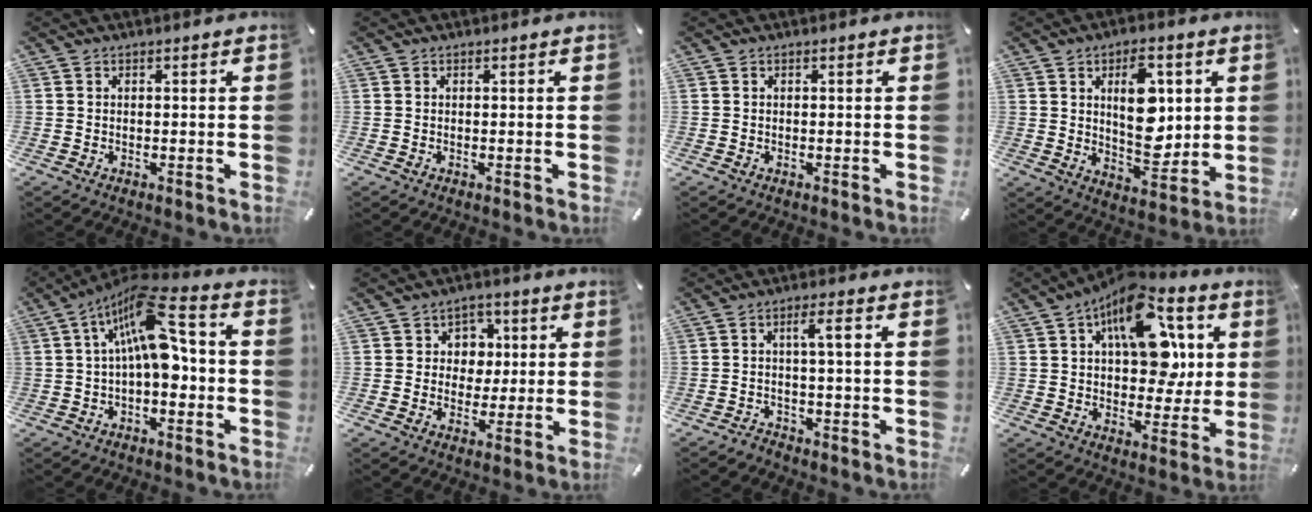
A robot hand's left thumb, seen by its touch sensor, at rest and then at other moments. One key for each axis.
{"total": 0.0}
{"total": 0.0}
{"total": 13.4, "fx": 2.9, "fy": 8.0, "fz": 10.3, "tx": -0.148, "ty": -0.008, "tz": 0.045}
{"total": 15.6, "fx": 2.9, "fy": 6.5, "fz": 13.9, "tx": -0.255, "ty": -0.016, "tz": 0.041}
{"total": 6.4, "fx": 0.7, "fy": 6.1, "fz": 1.8, "tx": -0.022, "ty": 0.004, "tz": 0.008}
{"total": 3.9, "fx": -0.7, "fy": 0.6, "fz": 3.7, "tx": -0.074, "ty": 0.014, "tz": -0.019}
{"total": 18.3, "fx": 6.7, "fy": 11.0, "fz": 13.0, "tx": -0.178, "ty": -0.029, "tz": 0.118}